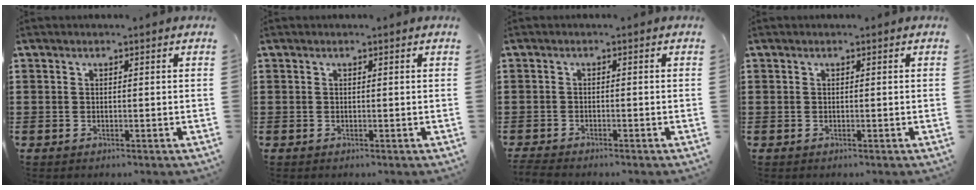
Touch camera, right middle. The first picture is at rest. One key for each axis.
{"total": 0.0}
{"total": 1.5, "fx": -1.5, "fy": -0.1, "fz": 0.4, "tx": -0.017, "ty": -0.005, "tz": -0.031}
{"total": 0.0}